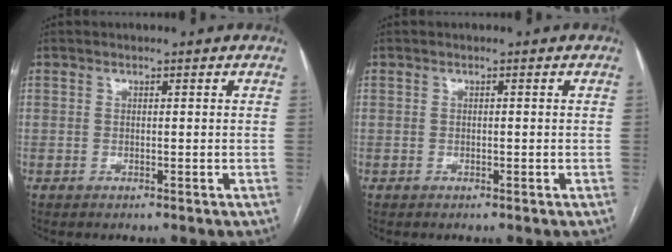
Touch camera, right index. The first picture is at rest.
{"total": 0.0}